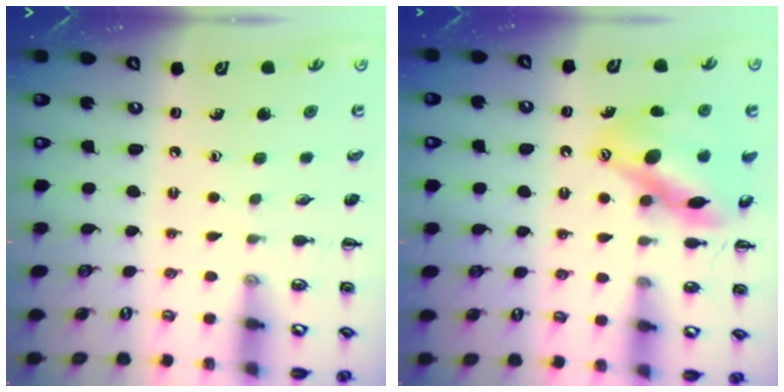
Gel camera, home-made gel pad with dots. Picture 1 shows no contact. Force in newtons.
{"total": 14.1, "press": 13.6, "slide": 3.7}